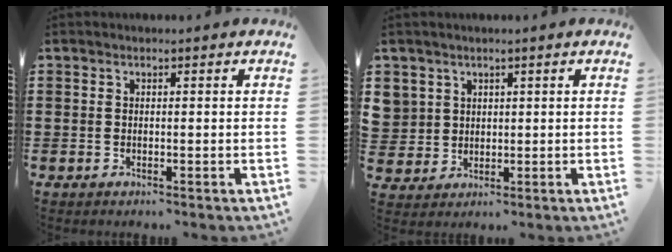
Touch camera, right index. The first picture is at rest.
{"total": 3.3, "force": [1.6, 2.9, -0.1], "torque": [-0.018, 0.007, 0.032]}